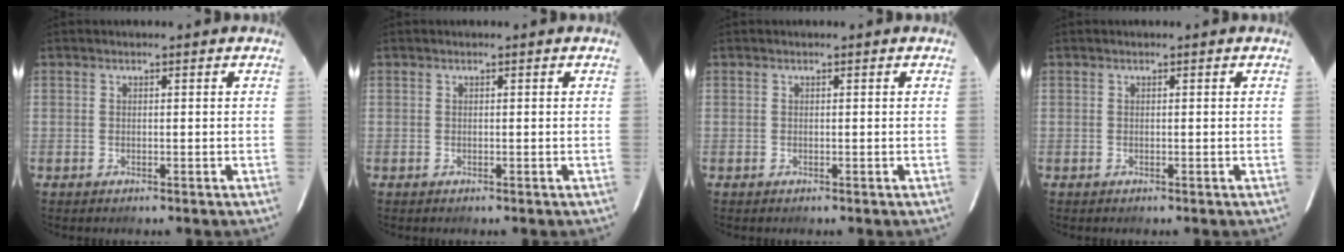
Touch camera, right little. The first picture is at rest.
{"total": 0.0}
{"total": 0.0}
{"total": 0.0}